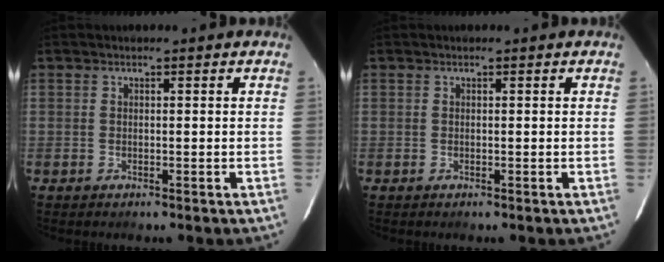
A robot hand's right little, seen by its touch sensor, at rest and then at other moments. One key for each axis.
{"total": 0.0}